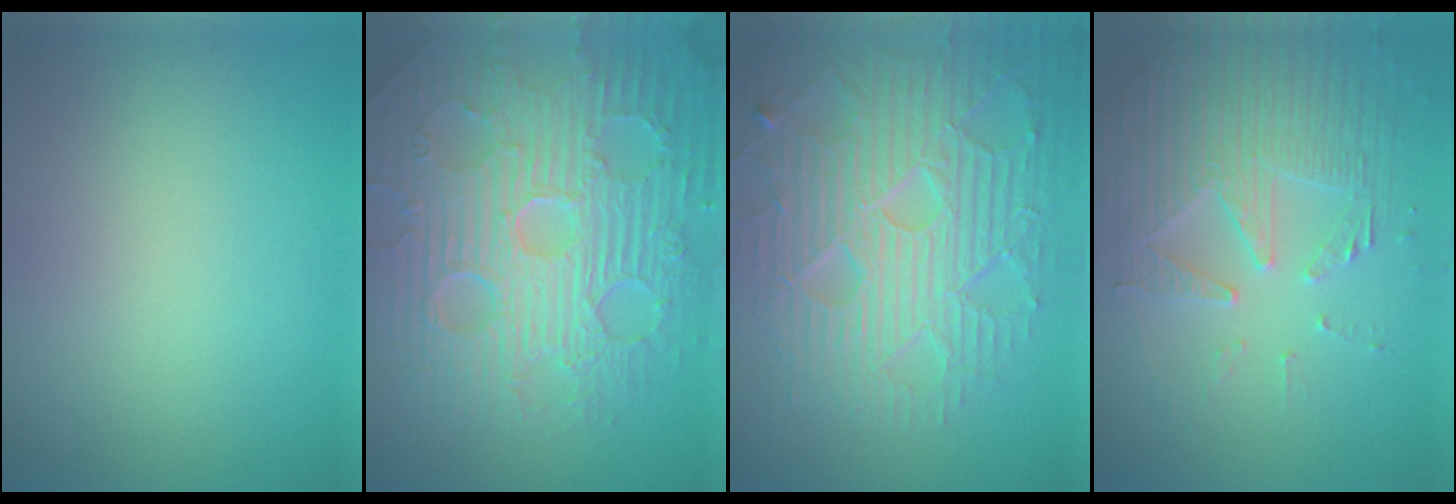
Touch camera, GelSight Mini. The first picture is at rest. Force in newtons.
{"total": 11.5, "press": 7.4, "slide": 8.8}
{"total": 9.1, "press": 6.5, "slide": 6.4}
{"total": 4.9, "press": 4.3, "slide": 2.3}